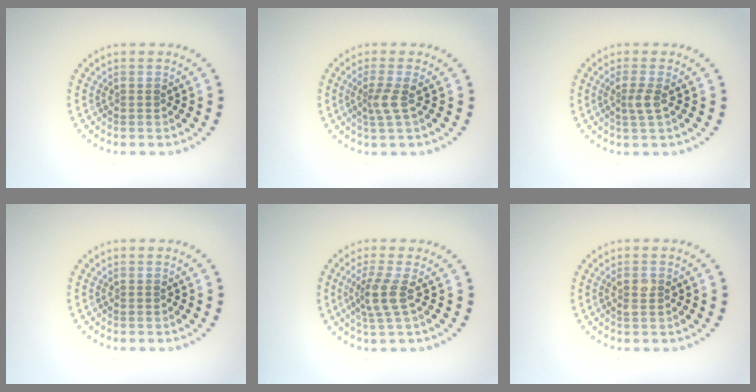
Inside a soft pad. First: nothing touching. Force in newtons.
{"total": 2.0, "press": 1.4, "slide": 1.4}
{"total": 1.7, "press": 1.3, "slide": 1.1}
{"total": 0.0}
{"total": 2.7, "press": 2.0, "slide": 1.8}
{"total": 1.3, "press": 1.3, "slide": 0.4}